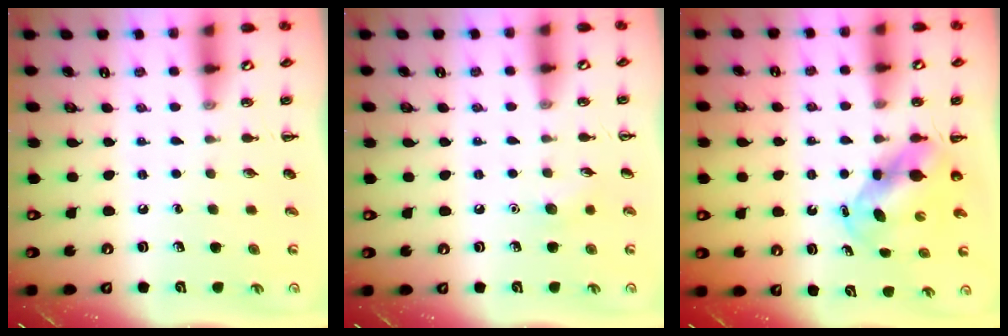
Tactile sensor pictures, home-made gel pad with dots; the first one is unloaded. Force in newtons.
{"total": 5.1, "press": 4.9, "slide": 1.4}
{"total": 5.3, "press": 5.2, "slide": 1.1}